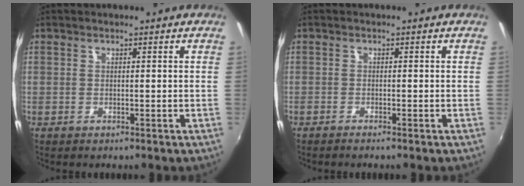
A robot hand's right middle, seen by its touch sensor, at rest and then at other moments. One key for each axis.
{"total": 1.0, "fx": -0.9, "fy": -0.1, "fz": 0.4, "tx": -0.009, "ty": -0.004, "tz": -0.018}